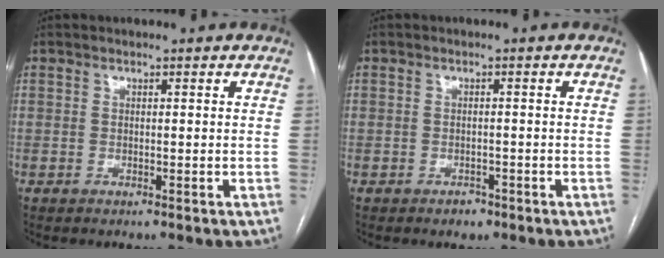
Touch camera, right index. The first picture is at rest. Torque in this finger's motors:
{"motor_torque": [-0.06, -0.01, -0.09, -0.06]}